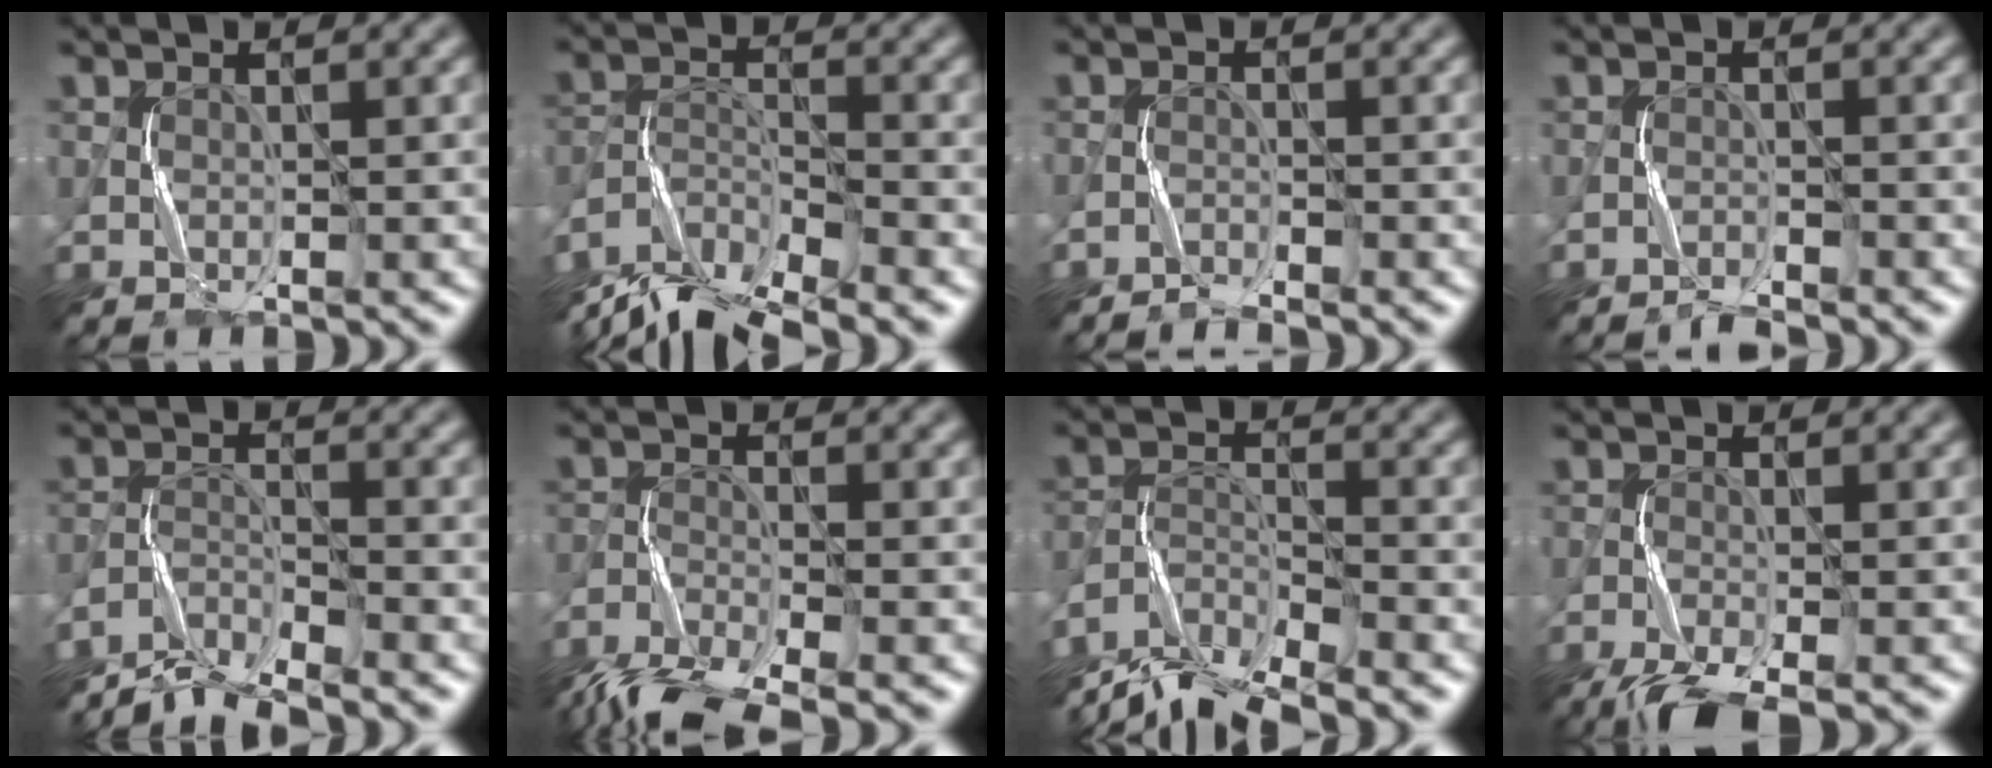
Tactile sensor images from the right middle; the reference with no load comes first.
{"total": 7.8, "force": [-7.2, 1.3, 2.7], "torque": [-0.052, -0.002, -0.138]}
{"total": 1.5, "force": [-1.4, -0.5, -0.3], "torque": [0.002, 0.009, -0.032]}
{"total": 1.4, "force": [-1.3, -0.4, -0.1], "torque": [0.003, 0.009, -0.029]}
{"total": 3.9, "force": [-3.9, -0.1, 0.6], "torque": [-0.011, 0.007, -0.083]}
{"total": 7.4, "force": [-6.5, 1.4, 3.4], "torque": [-0.061, -0.023, -0.129]}
{"total": 6.9, "force": [-6.5, 0.9, 2.2], "torque": [-0.038, -0.002, -0.125]}
{"total": 4.6, "force": [-3.6, 0.7, 2.7], "torque": [-0.054, -0.009, -0.075]}